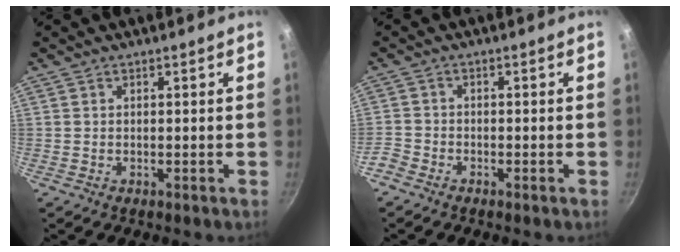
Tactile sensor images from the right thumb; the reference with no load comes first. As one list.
[{"total": 3.0, "force": [-2.4, 1.5, 1.1], "torque": [-0.038, 0.014, -0.056]}]